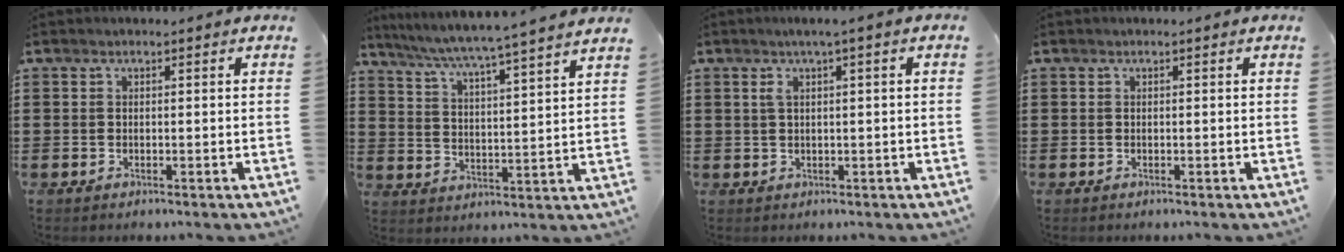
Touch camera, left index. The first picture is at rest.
{"total": 4.7, "force": [4.1, -1.3, 1.8], "torque": [-0.056, -0.041, 0.061]}
{"total": 2.2, "force": [0.3, 0.1, 2.2], "torque": [-0.040, -0.001, 0.004]}
{"total": 0.0}